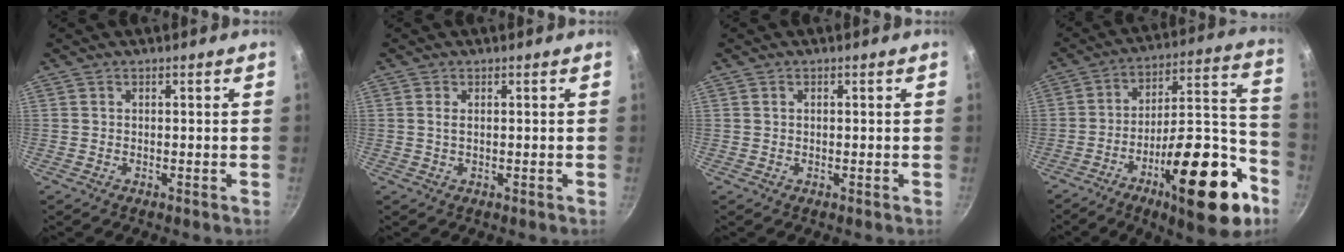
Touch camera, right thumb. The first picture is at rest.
{"total": 1.3, "force": [0.3, 0.7, 1.1], "torque": [-0.021, 0.000, 0.005]}
{"total": 0.8, "force": [0.2, 0.6, 0.5], "torque": [-0.007, 0.004, 0.005]}
{"total": 25.7, "force": [-12.1, 9.0, 20.8], "torque": [-0.248, 0.076, -0.187]}